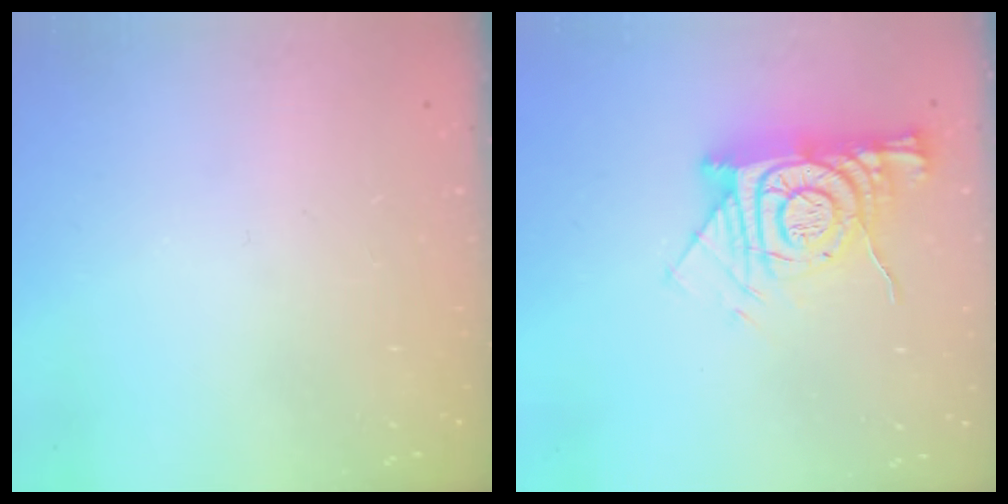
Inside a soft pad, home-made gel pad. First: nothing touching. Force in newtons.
{"total": 13.6, "press": 13.5, "slide": 1.3}